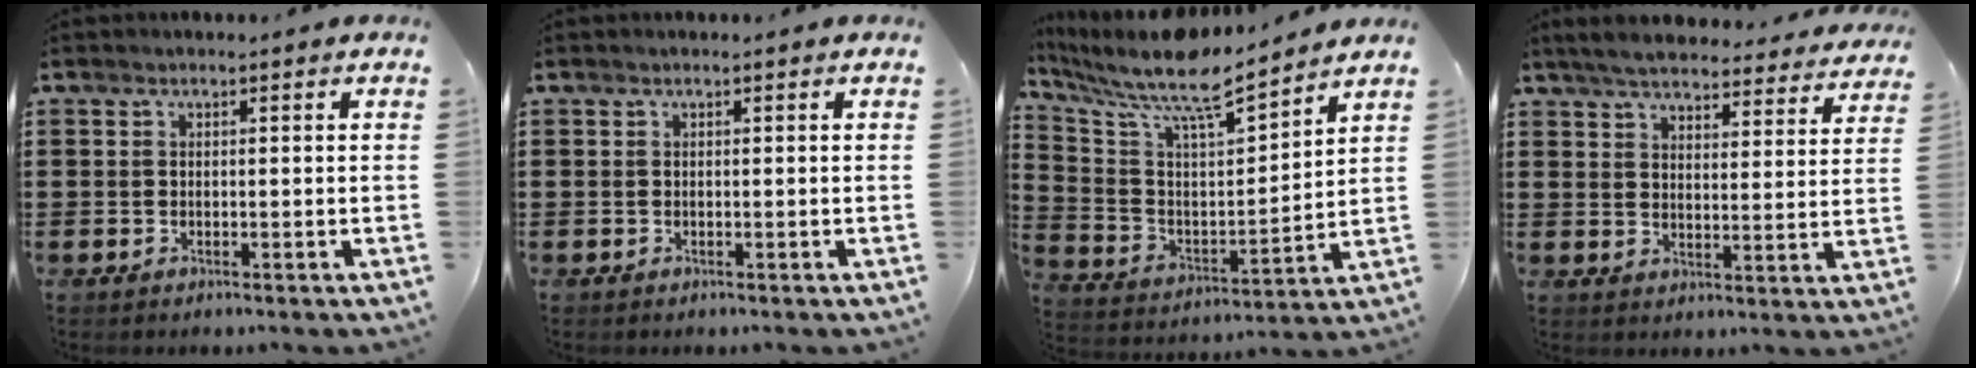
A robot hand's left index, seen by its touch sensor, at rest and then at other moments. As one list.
[{"total": 0.0}, {"total": 8.9, "force": [7.9, 1.1, 4.0], "torque": [-0.114, -0.060, 0.130]}, {"total": 5.2, "force": [5.0, 0.4, 1.4], "torque": [-0.050, -0.026, 0.086]}]